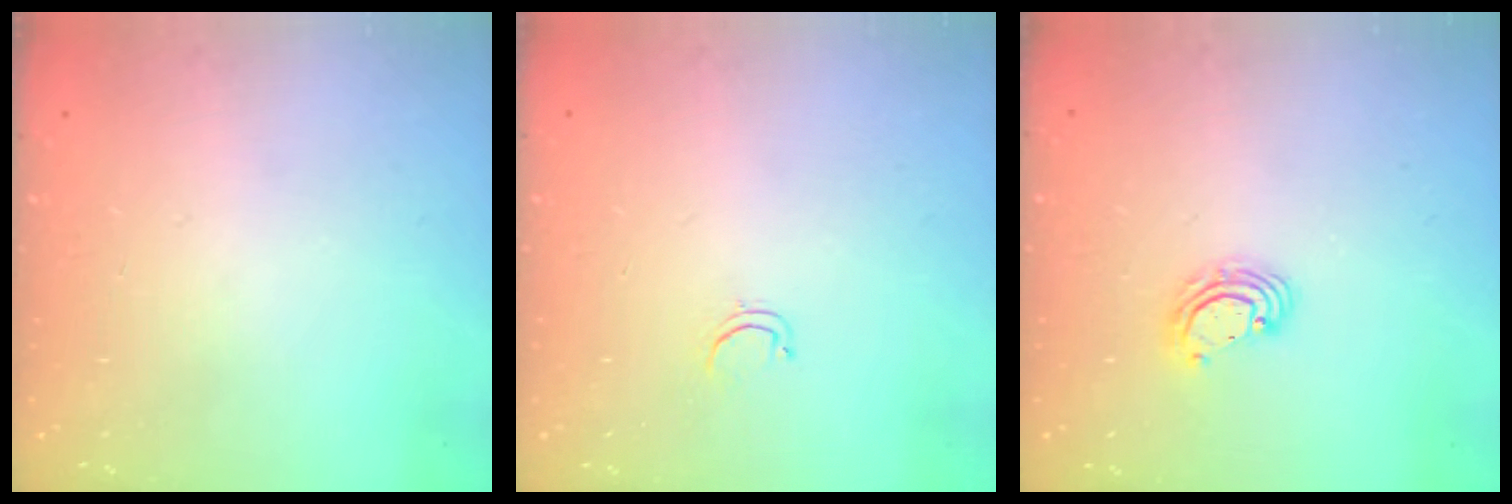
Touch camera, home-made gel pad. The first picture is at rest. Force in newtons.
{"total": 2.6, "press": 2.5, "slide": 0.4}
{"total": 4.6, "press": 4.6, "slide": 0.2}